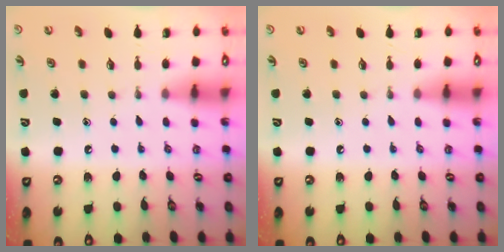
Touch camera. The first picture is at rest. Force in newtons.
{"total": 0.0}